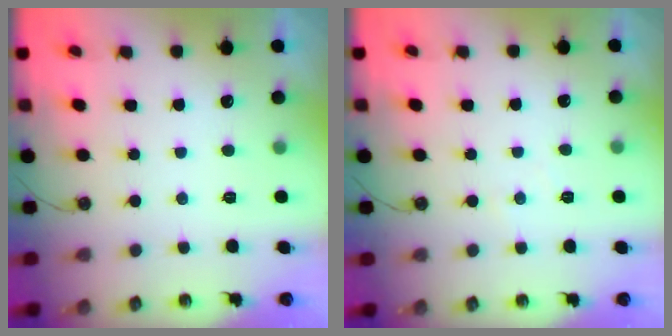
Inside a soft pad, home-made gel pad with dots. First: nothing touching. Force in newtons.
{"total": 2.6, "press": 2.5, "slide": 0.5}